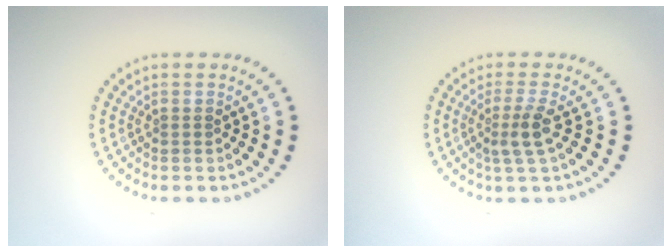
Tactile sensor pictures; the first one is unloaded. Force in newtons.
{"total": 2.3, "press": 1.8, "slide": 1.4}